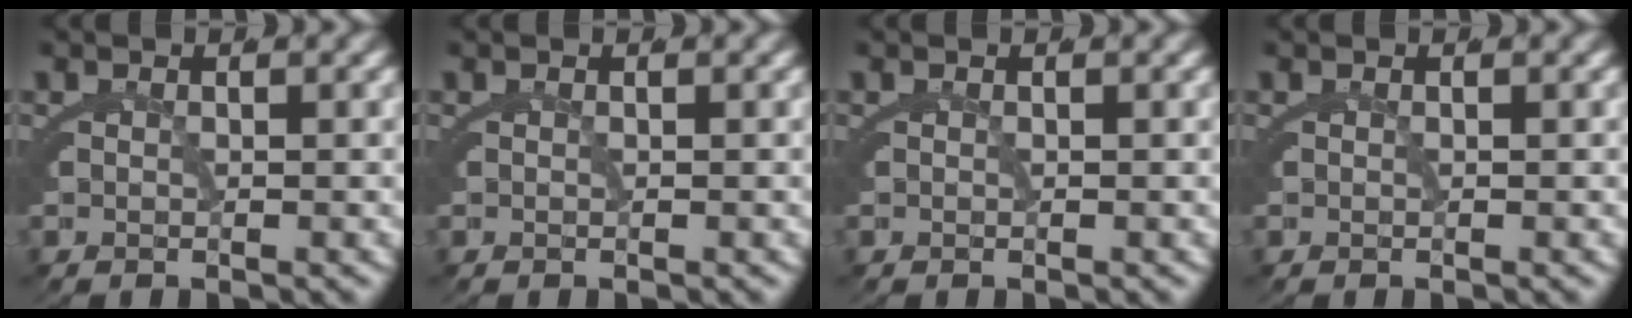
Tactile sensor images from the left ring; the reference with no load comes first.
{"total": 0.0}
{"total": 0.0}
{"total": 0.0}